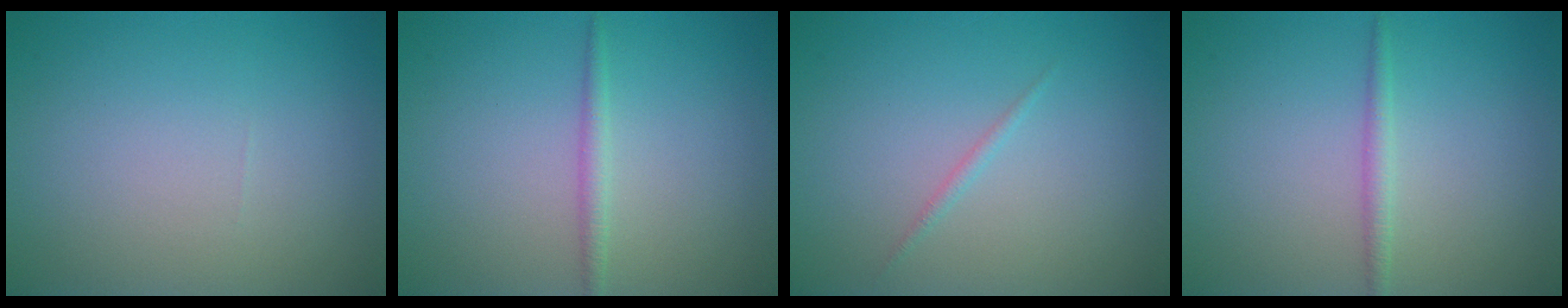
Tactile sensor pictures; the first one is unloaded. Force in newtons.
{"total": 1.3, "press": 1.3, "slide": 0.1}
{"total": 0.6, "press": 0.6, "slide": 0.0}
{"total": 1.3, "press": 1.3, "slide": 0.1}